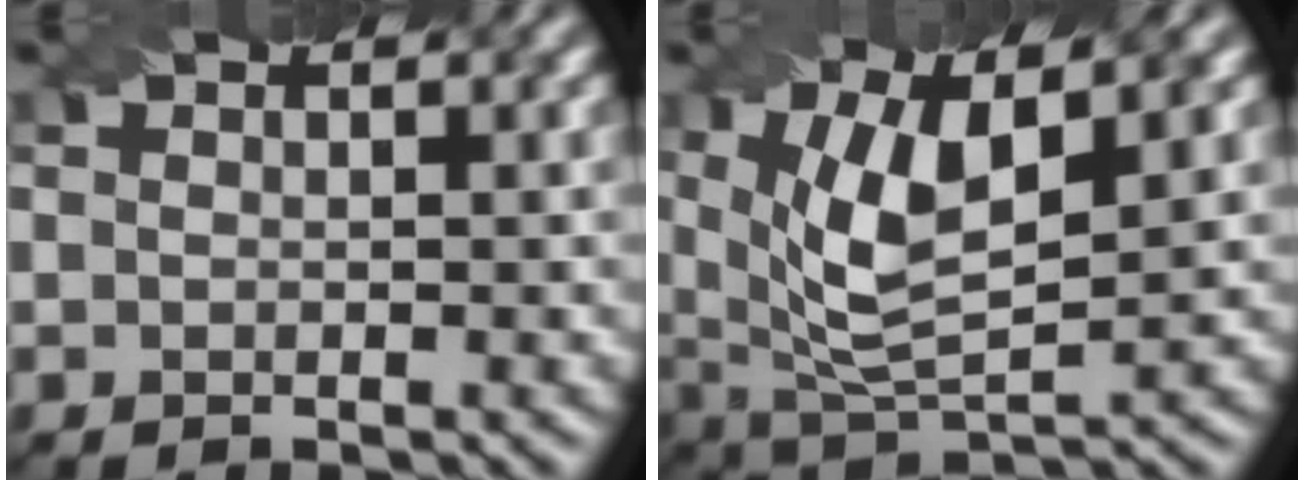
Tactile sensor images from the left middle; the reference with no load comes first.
{"total": 7.9, "force": [2.0, 3.3, 6.9], "torque": [-0.146, -0.005, 0.038]}